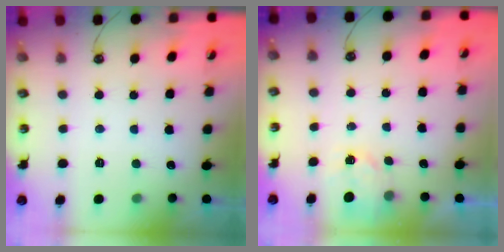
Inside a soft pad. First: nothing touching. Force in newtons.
{"total": 2.2, "press": 2.2, "slide": 0.2}